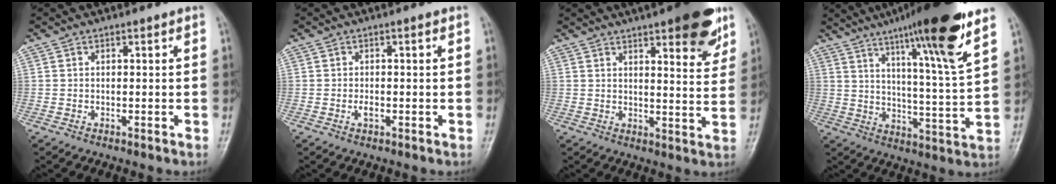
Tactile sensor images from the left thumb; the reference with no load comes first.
{"total": 1.6, "force": [-0.3, 0.8, 1.4], "torque": [-0.021, 0.003, -0.006]}
{"total": 13.1, "force": [7.9, 3.7, 9.8], "torque": [-0.093, -0.037, 0.101]}
{"total": 19.0, "force": [11.6, 1.4, 15.0], "torque": [-0.214, -0.055, 0.176]}